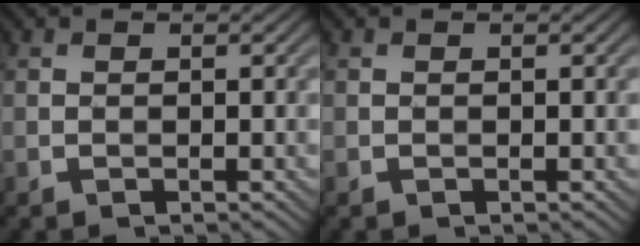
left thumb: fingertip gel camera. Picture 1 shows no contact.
{"total": 0.0}